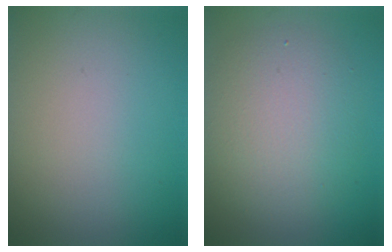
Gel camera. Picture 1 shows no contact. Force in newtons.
{"total": 5.5, "press": 5.5, "slide": 0.2}